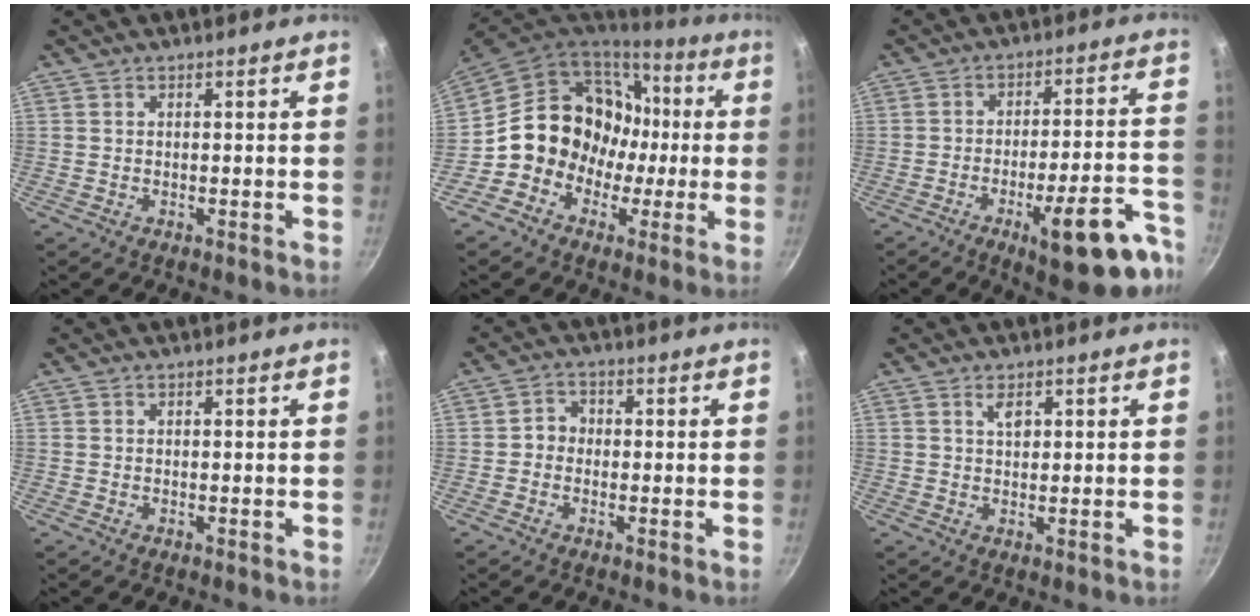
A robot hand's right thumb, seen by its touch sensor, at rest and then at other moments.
{"total": 16.2, "force": [-0.8, 14.3, 7.4], "torque": [-0.067, 0.052, -0.017]}
{"total": 17.3, "force": [-9.3, 5.3, 13.6], "torque": [-0.139, 0.051, -0.124]}
{"total": 0.0}
{"total": 2.8, "force": [-0.6, 2.5, 1.2], "torque": [-0.004, 0.013, -0.018]}
{"total": 2.4, "force": [1.1, 1.3, 1.8], "torque": [-0.021, -0.004, 0.018]}